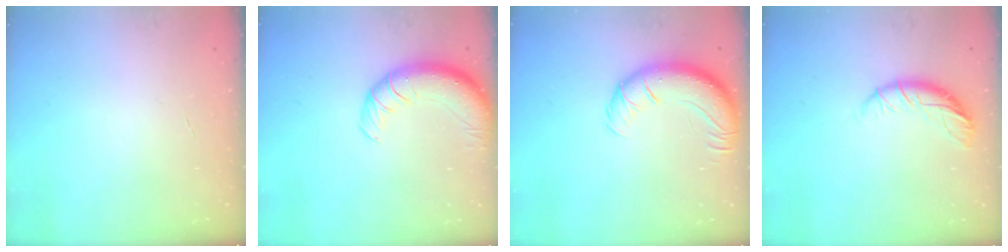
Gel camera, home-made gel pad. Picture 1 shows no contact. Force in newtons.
{"total": 11.9, "press": 11.5, "slide": 3.1}
{"total": 13.4, "press": 13.0, "slide": 3.2}
{"total": 9.5, "press": 9.5, "slide": 0.2}